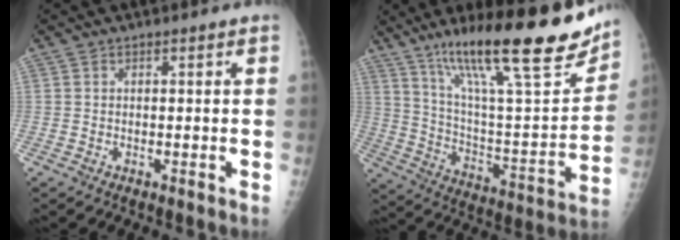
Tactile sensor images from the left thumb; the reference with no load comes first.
{"total": 28.6, "force": [18.5, 6.1, 21.0], "torque": [-0.308, -0.052, 0.306]}